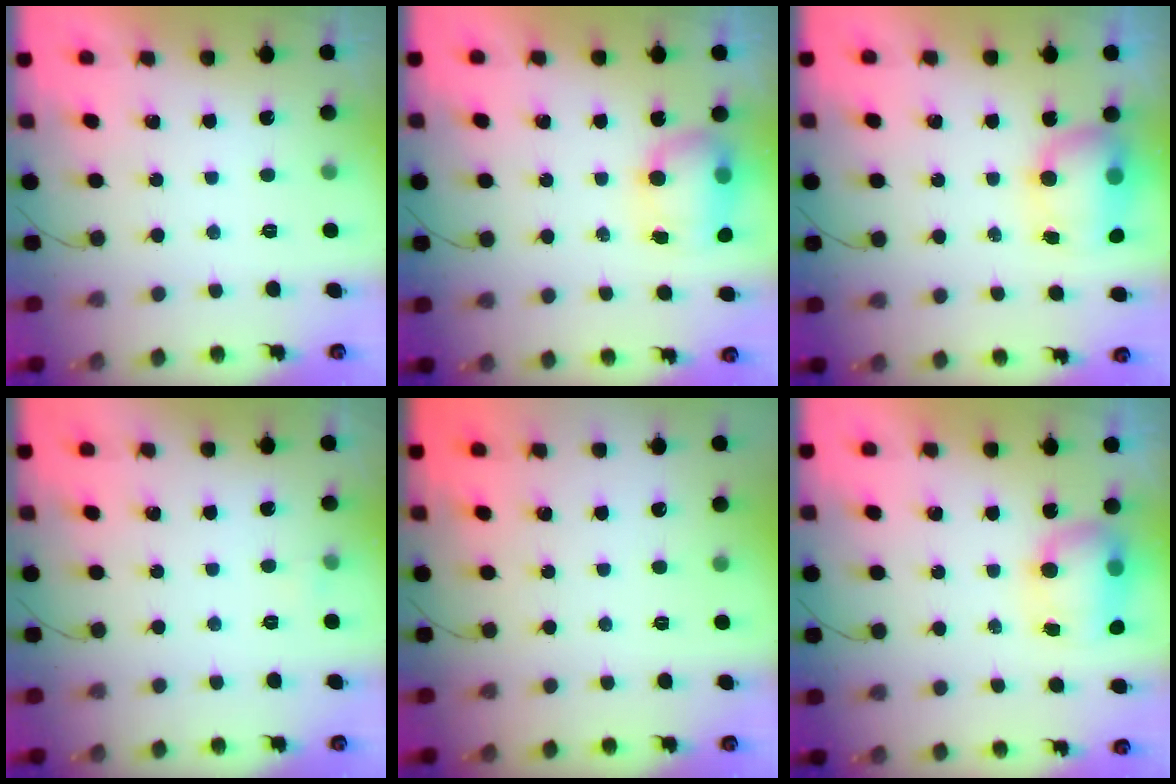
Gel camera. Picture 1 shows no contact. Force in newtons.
{"total": 7.8, "press": 7.4, "slide": 2.5}
{"total": 7.4, "press": 7.3, "slide": 1.0}
{"total": 2.5, "press": 2.3, "slide": 1.1}
{"total": 0.0}
{"total": 7.9, "press": 7.8, "slide": 1.2}